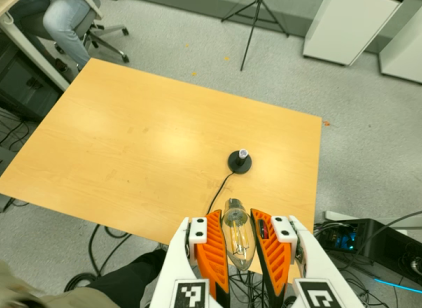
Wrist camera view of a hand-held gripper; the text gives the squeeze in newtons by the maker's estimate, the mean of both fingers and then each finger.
{"total": 20.1, "left": 21.8, "right": 18.5}